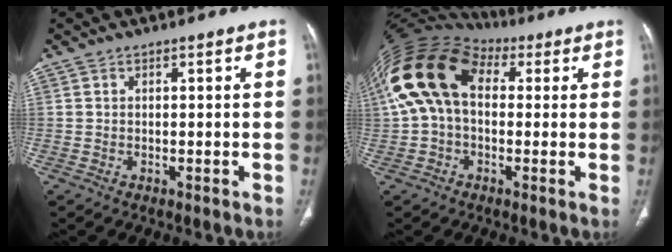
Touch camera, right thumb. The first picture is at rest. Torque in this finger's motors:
{"motor_torque": [1.08, 1.12, 0.49, -0.11, 0.44]}